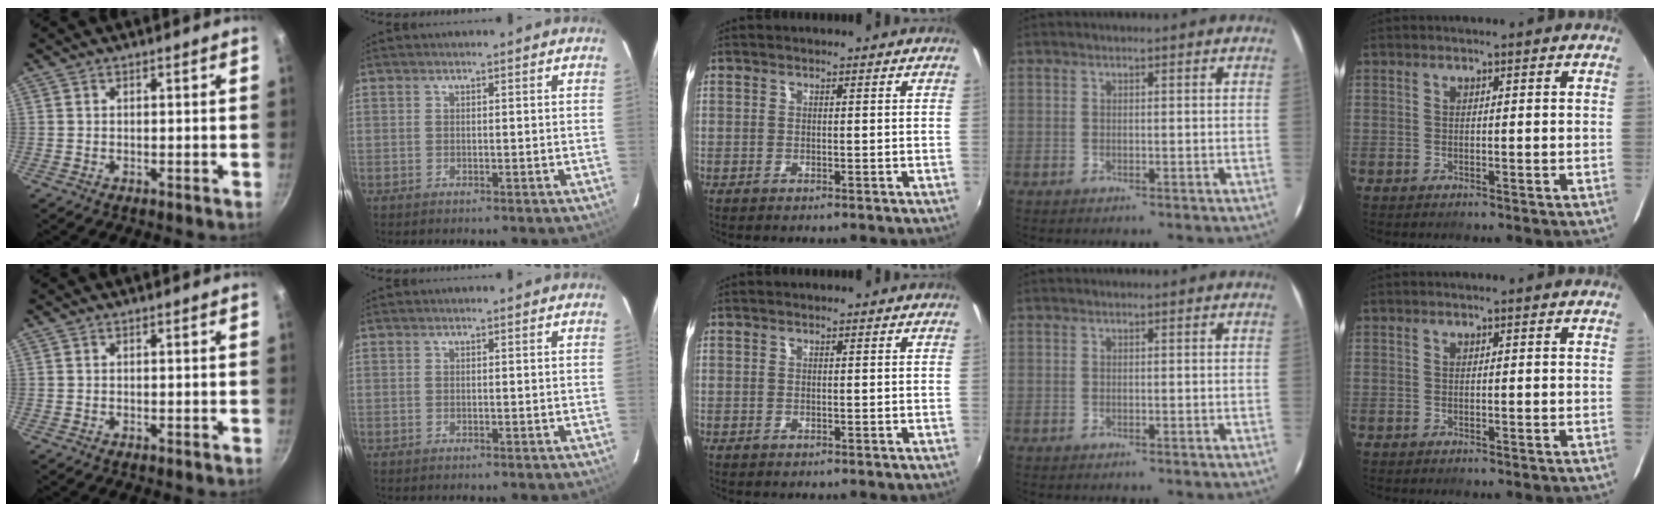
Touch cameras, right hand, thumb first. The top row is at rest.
{}